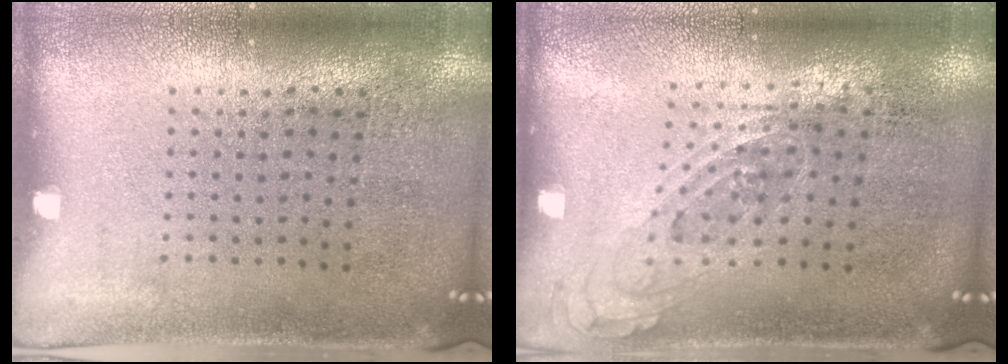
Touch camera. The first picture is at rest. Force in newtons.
{"total": 0.8, "press": 0.7, "slide": 0.4}